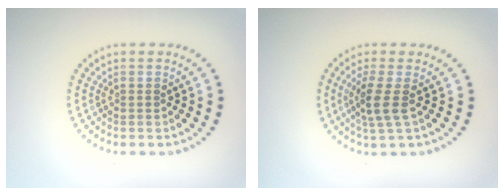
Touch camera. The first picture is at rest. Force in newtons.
{"total": 2.6, "press": 2.1, "slide": 1.6}